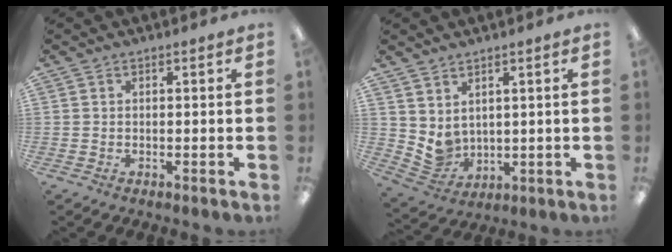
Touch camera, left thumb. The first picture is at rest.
{"total": 5.3, "force": [3.2, 3.9, 1.5], "torque": [-0.043, -0.025, 0.067]}